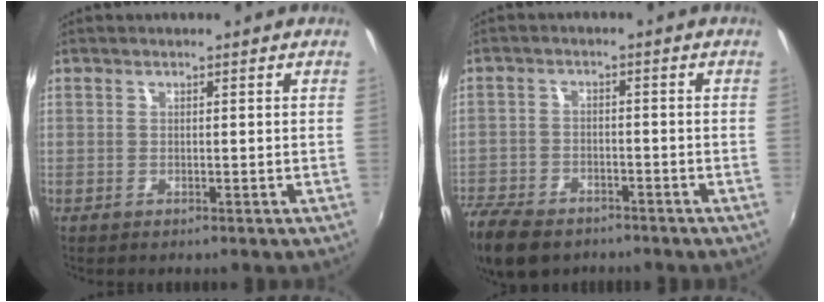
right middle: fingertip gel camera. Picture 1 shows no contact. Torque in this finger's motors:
{"motor_torque": [1.07, -1.07, 0.15, 0.09]}